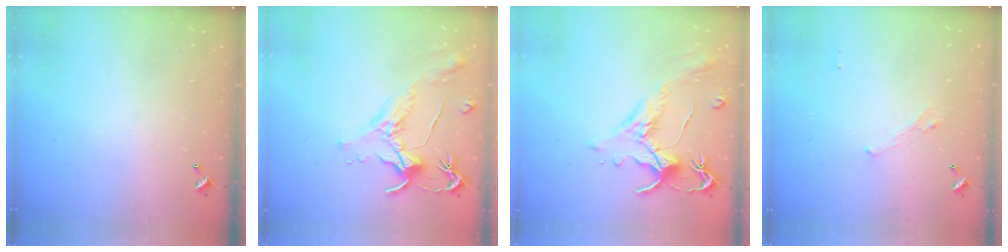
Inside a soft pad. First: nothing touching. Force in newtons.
{"total": 1.6, "press": 1.5, "slide": 0.7}
{"total": 1.6, "press": 1.1, "slide": 1.2}
{"total": 0.8, "press": 0.4, "slide": 0.7}